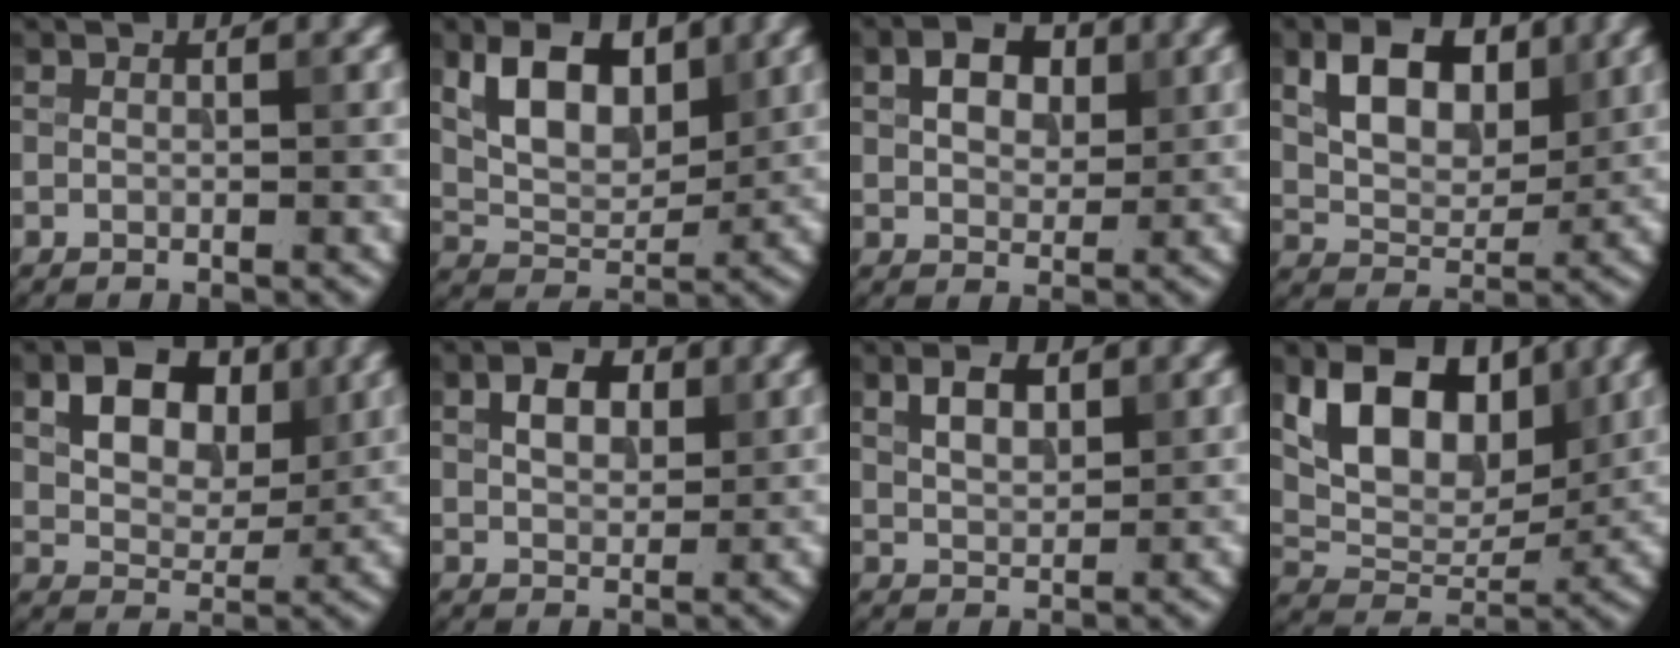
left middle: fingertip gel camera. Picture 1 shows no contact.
{"total": 6.7, "force": [2.7, 4.0, 4.7], "torque": [-0.088, -0.004, 0.047]}
{"total": 3.8, "force": [1.4, 2.5, 2.5], "torque": [-0.045, 0.005, 0.019]}
{"total": 6.6, "force": [2.5, 4.1, 4.6], "torque": [-0.079, -0.003, 0.040]}
{"total": 6.3, "force": [2.3, 4.2, 4.1], "torque": [-0.064, 0.000, 0.032]}
{"total": 3.2, "force": [1.2, 2.1, 2.2], "torque": [-0.042, 0.005, 0.020]}
{"total": 2.8, "force": [1.4, 1.5, 1.9], "torque": [-0.039, 0.003, 0.029]}
{"total": 8.9, "force": [3.7, 5.5, 6.0], "torque": [-0.105, -0.008, 0.061]}